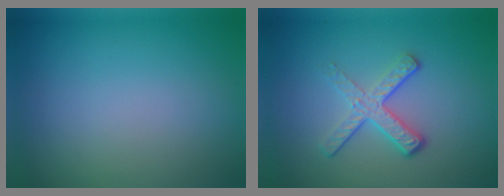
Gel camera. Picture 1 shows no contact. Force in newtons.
{"total": 4.0, "press": 2.6, "slide": 3.1}